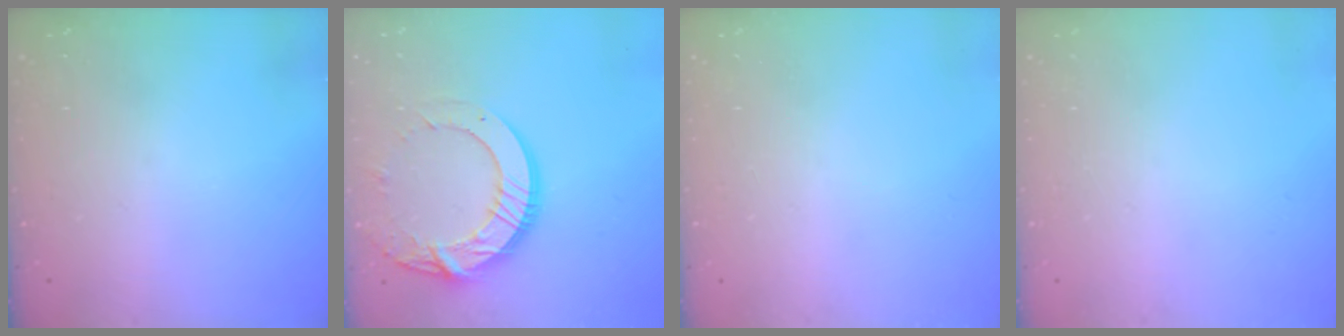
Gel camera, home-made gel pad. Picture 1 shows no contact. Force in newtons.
{"total": 16.7, "press": 16.7, "slide": 1.4}
{"total": 0.0}
{"total": 0.0}